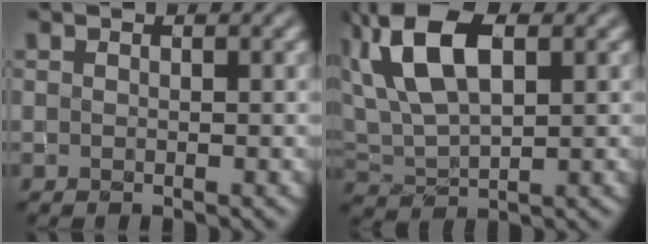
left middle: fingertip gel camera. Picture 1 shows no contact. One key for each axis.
{"total": 8.9, "fx": 3.5, "fy": 4.5, "fz": 6.8, "tx": -0.148, "ty": 0.028, "tz": 0.063}